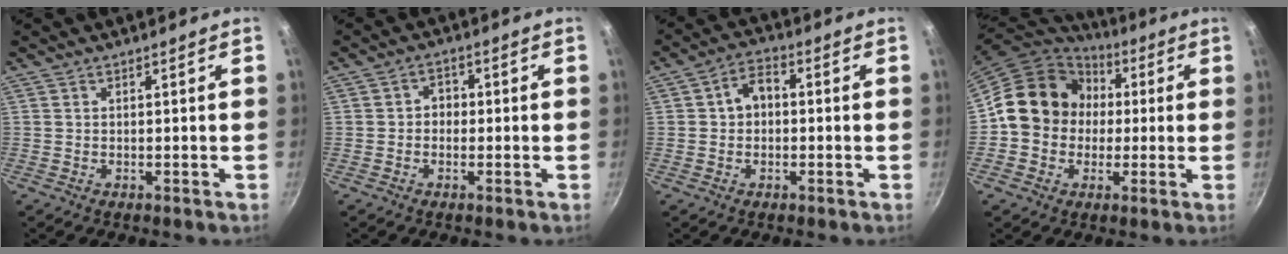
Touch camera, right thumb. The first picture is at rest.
{"total": 3.0, "force": [-0.3, 2.6, 1.5], "torque": [-0.003, 0.009, -0.009]}
{"total": 5.6, "force": [0.2, 4.2, 3.7], "torque": [-0.038, 0.017, -0.004]}
{"total": 15.3, "force": [1.2, 13.5, 7.1], "torque": [-0.079, 0.027, 0.004]}